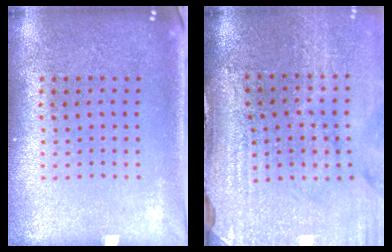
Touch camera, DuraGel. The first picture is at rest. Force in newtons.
{"total": 4.6, "press": 3.9, "slide": 2.5}